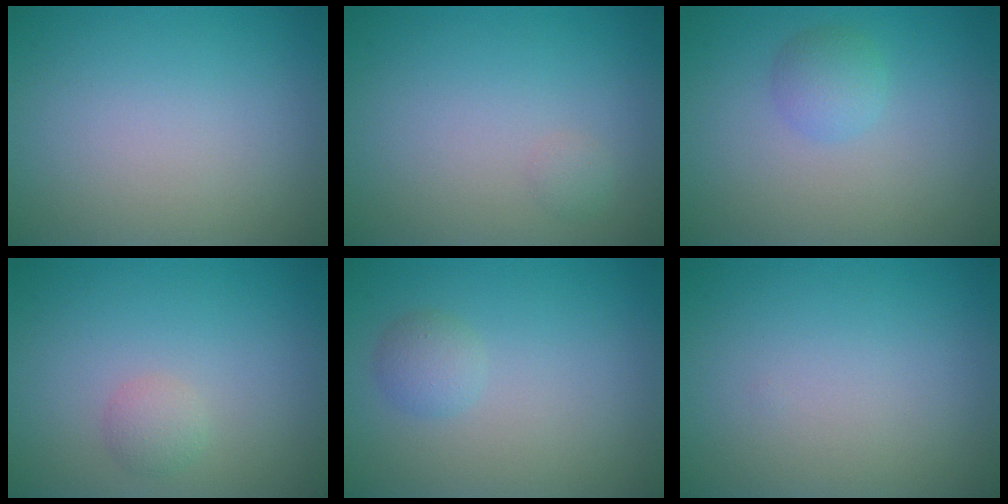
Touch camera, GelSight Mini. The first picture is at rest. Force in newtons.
{"total": 0.7, "press": 0.7, "slide": 0.0}
{"total": 1.9, "press": 1.9, "slide": 0.1}
{"total": 1.3, "press": 1.3, "slide": 0.1}
{"total": 1.4, "press": 1.4, "slide": 0.0}
{"total": 0.0}